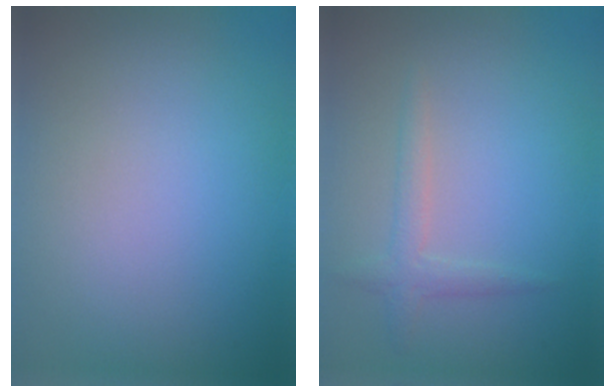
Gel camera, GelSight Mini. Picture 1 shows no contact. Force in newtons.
{"total": 1.7, "press": 1.7, "slide": 0.1}